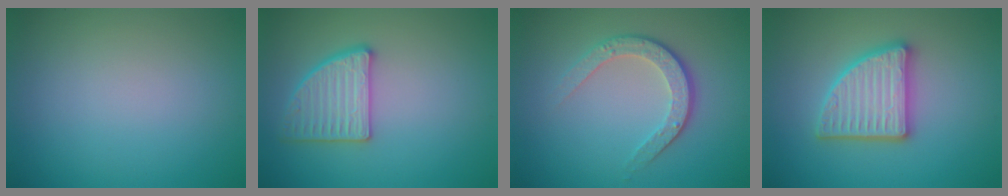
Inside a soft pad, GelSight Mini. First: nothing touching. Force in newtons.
{"total": 3.5, "press": 3.3, "slide": 1.1}
{"total": 3.4, "press": 2.6, "slide": 2.2}
{"total": 4.9, "press": 4.9, "slide": 0.7}